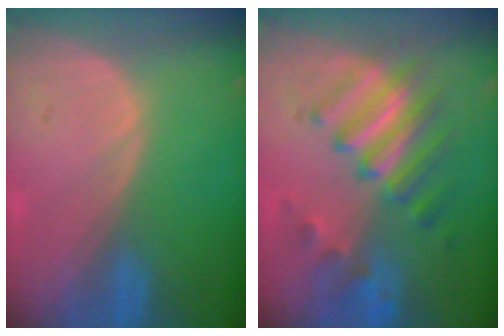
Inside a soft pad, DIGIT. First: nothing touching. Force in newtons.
{"total": 7.9, "press": 7.8, "slide": 1.0}